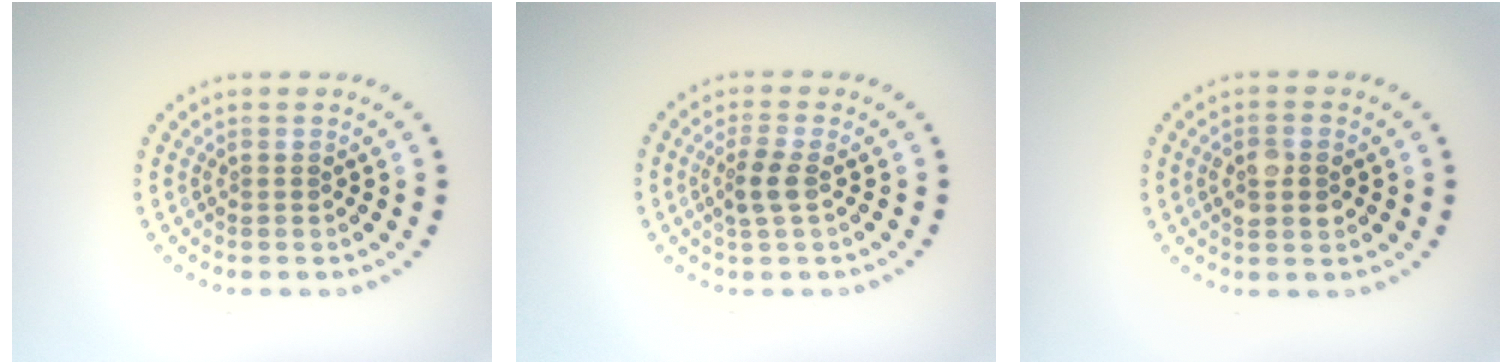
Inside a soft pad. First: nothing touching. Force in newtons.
{"total": 2.1, "press": 1.9, "slide": 0.7}
{"total": 2.8, "press": 2.8, "slide": 0.1}